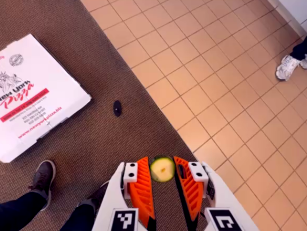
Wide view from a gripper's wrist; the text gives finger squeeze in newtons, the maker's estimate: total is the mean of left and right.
{"total": 6.6, "left": 6.1, "right": 7.0}